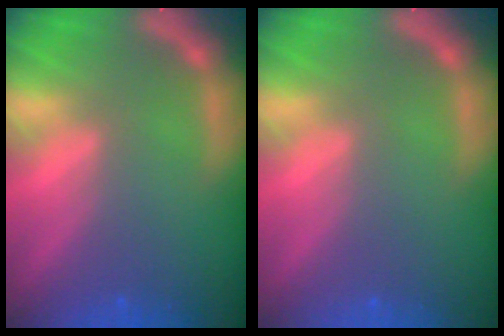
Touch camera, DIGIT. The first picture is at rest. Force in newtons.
{"total": 0.0}